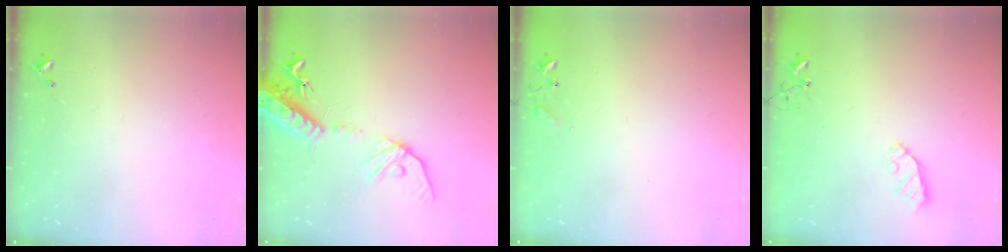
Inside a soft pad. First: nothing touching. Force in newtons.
{"total": 16.6, "press": 16.2, "slide": 3.5}
{"total": 5.8, "press": 5.8, "slide": 0.5}
{"total": 4.5, "press": 4.5, "slide": 0.6}